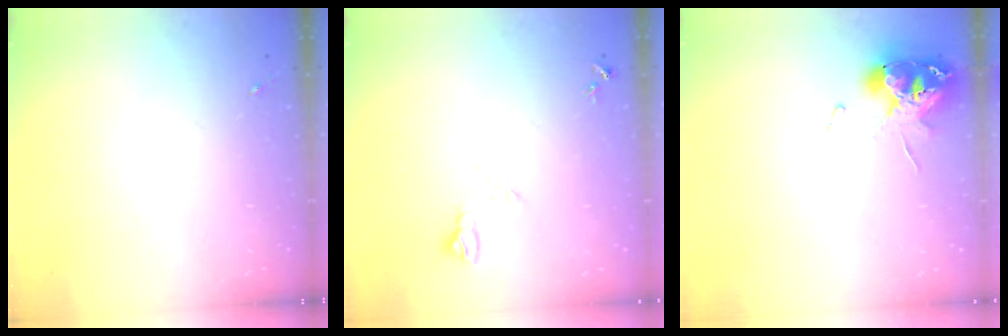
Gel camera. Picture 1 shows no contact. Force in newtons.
{"total": 7.1, "press": 7.1, "slide": 0.7}
{"total": 11.1, "press": 11.0, "slide": 1.2}